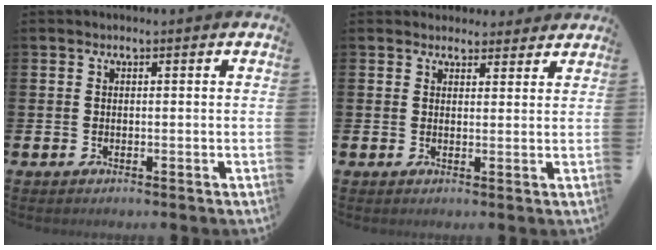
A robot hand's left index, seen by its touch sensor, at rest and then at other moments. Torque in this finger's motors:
{"motor_torque": [1.07, -1.06, 0.53, 0.01]}